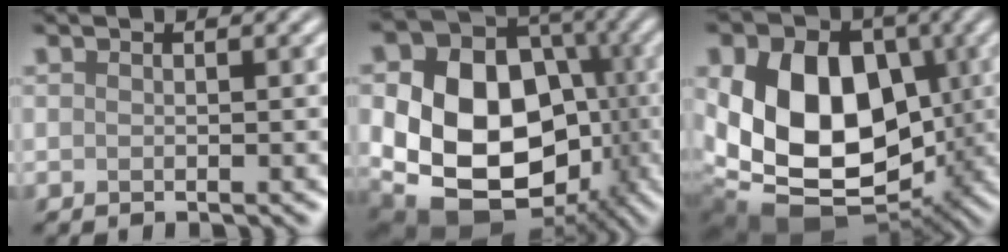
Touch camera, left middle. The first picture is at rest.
{"total": 16.2, "force": [-1.9, 12.3, 10.5], "torque": [-0.167, -0.020, -0.013]}
{"total": 15.1, "force": [-0.4, 10.8, 10.5], "torque": [-0.178, -0.015, -0.003]}